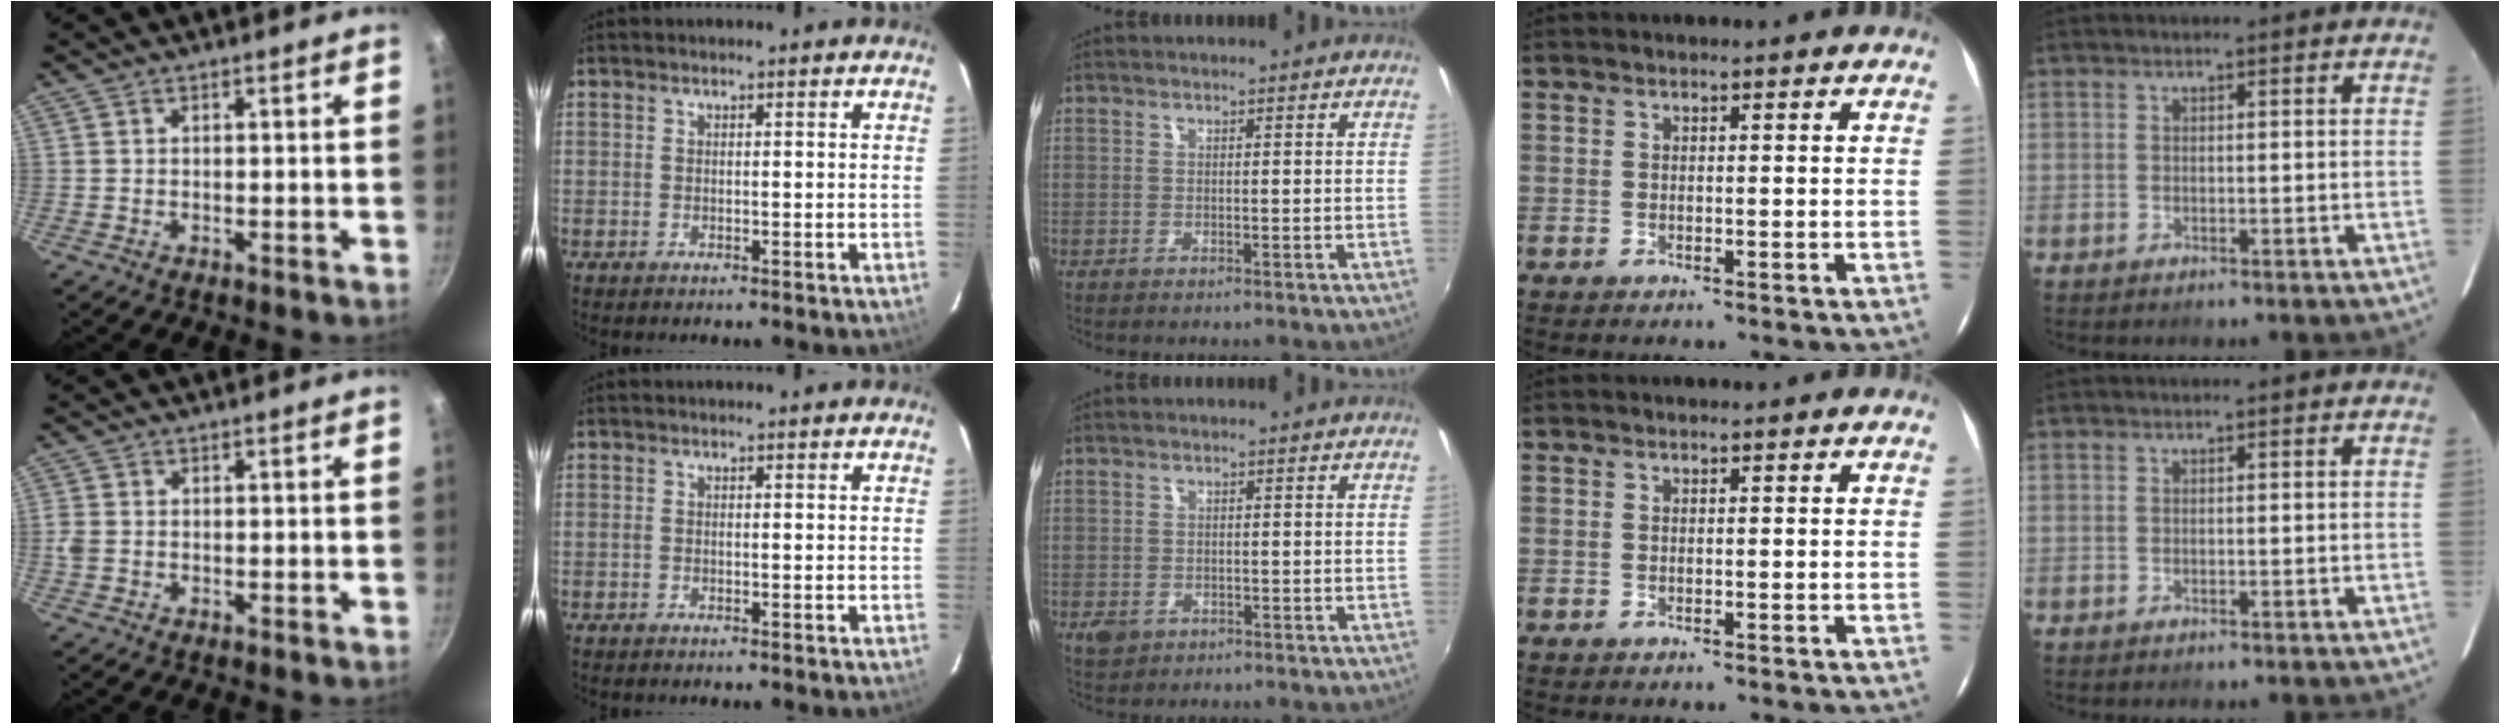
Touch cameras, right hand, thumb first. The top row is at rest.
{"thumb": {"total": 1.8, "force": [-0.4, 1.5, 1.0], "torque": [-0.022, 0.001, -0.009]}, "middle": {"total": 3.1, "force": [-1.3, 2.4, 1.5], "torque": [-0.028, -0.005, -0.018]}}